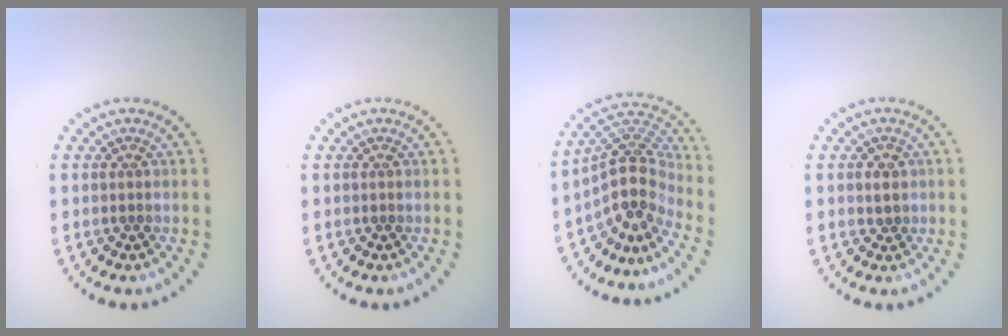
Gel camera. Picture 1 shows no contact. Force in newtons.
{"total": 0.0}
{"total": 4.7, "press": 3.4, "slide": 3.2}
{"total": 1.0, "press": 0.9, "slide": 0.4}